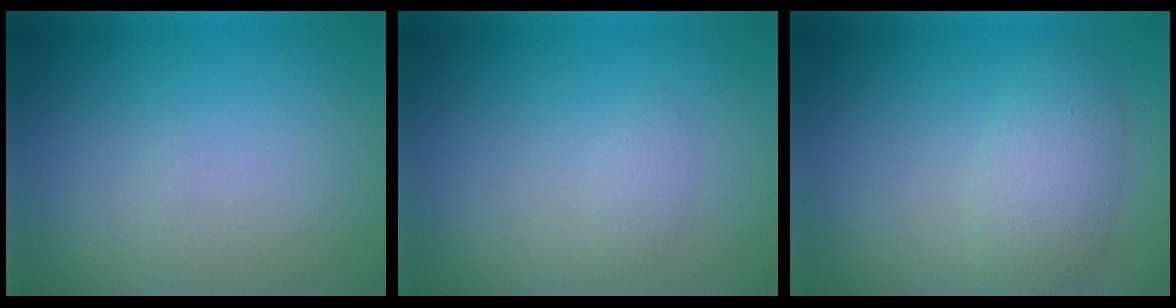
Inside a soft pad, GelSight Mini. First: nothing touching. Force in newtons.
{"total": 0.8, "press": 0.8, "slide": 0.0}
{"total": 3.5, "press": 3.5, "slide": 0.2}